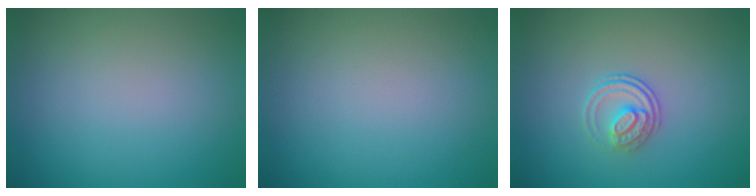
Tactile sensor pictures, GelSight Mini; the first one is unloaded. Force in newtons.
{"total": 0.0}
{"total": 2.3, "press": 1.7, "slide": 1.5}